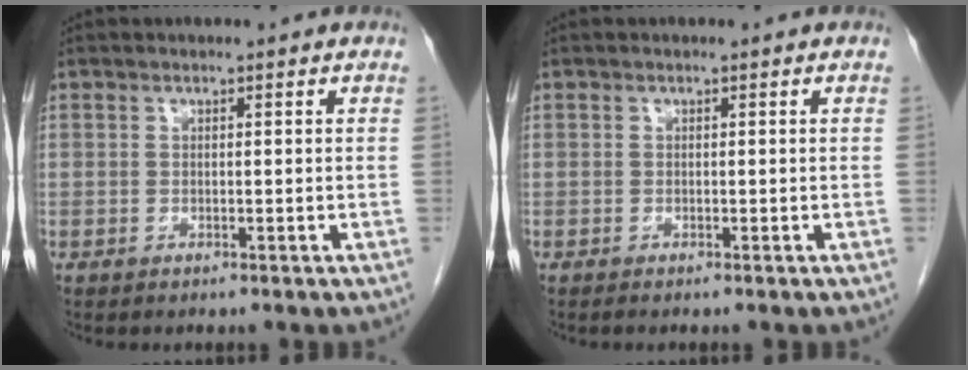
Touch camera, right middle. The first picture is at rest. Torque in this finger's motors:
{"motor_torque": [0.04, 0.05, 0.00, 0.00]}